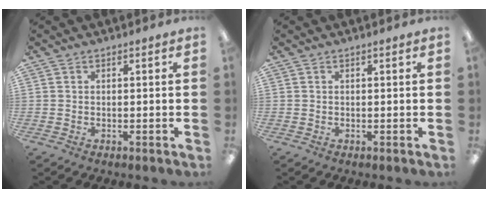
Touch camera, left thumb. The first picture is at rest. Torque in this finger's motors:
{"motor_torque": [0.02, 0.01, 0.00, -0.13, -0.01]}